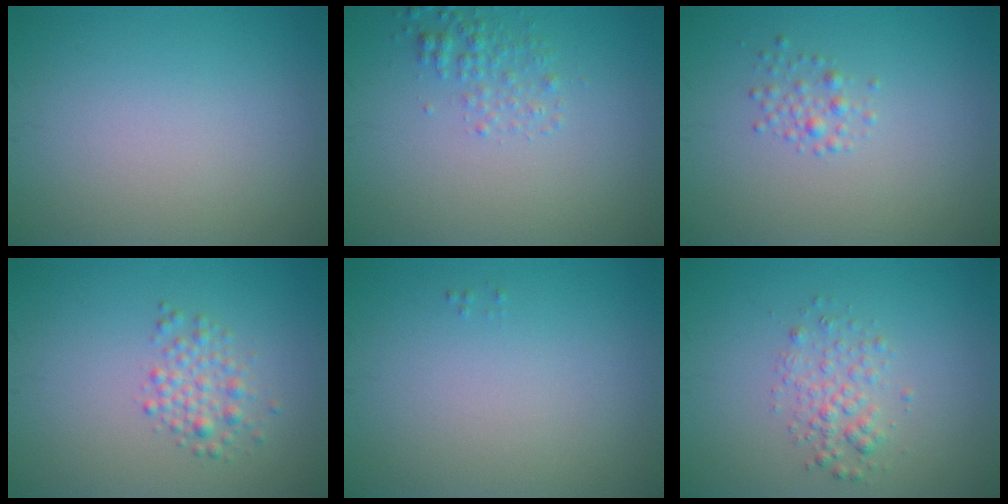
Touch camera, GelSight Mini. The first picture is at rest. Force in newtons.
{"total": 1.8, "press": 1.8, "slide": 0.1}
{"total": 1.3, "press": 1.3, "slide": 0.0}
{"total": 2.2, "press": 2.2, "slide": 0.1}
{"total": 0.0}
{"total": 2.2, "press": 2.2, "slide": 0.1}